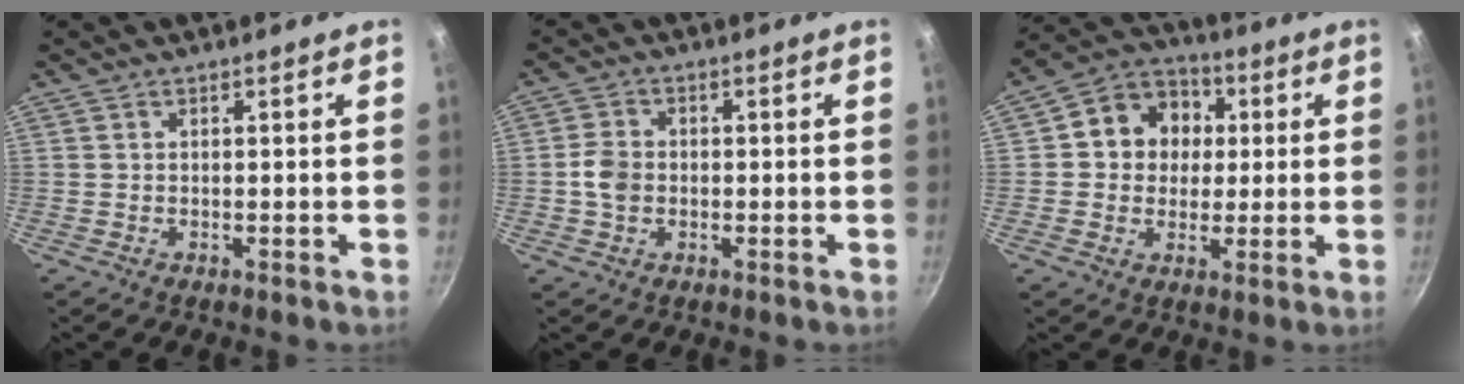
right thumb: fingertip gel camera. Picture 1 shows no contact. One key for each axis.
{"total": 4.4, "fx": -0.7, "fy": 3.4, "fz": 2.6, "tx": -0.044, "ty": 0.010, "tz": -0.019}
{"total": 11.3, "fx": 1.8, "fy": 10.0, "fz": 5.1, "tx": -0.050, "ty": 0.015, "tz": 0.012}